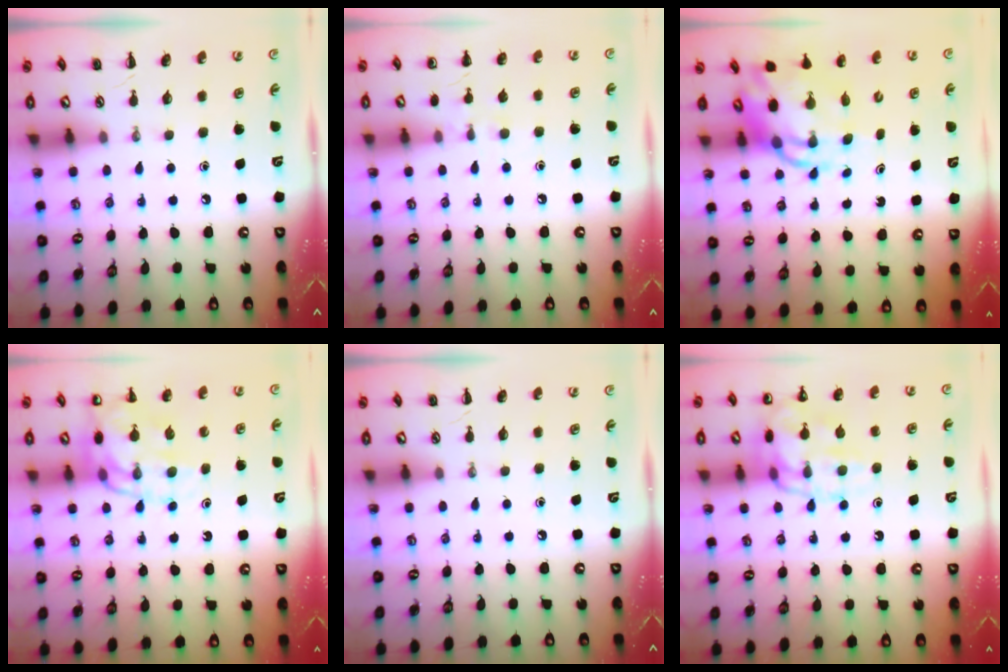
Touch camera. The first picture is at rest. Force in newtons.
{"total": 5.9, "press": 5.7, "slide": 1.4}
{"total": 8.1, "press": 7.7, "slide": 2.3}
{"total": 12.4, "press": 12.1, "slide": 2.7}
{"total": 0.0}
{"total": 14.4, "press": 14.3, "slide": 1.3}